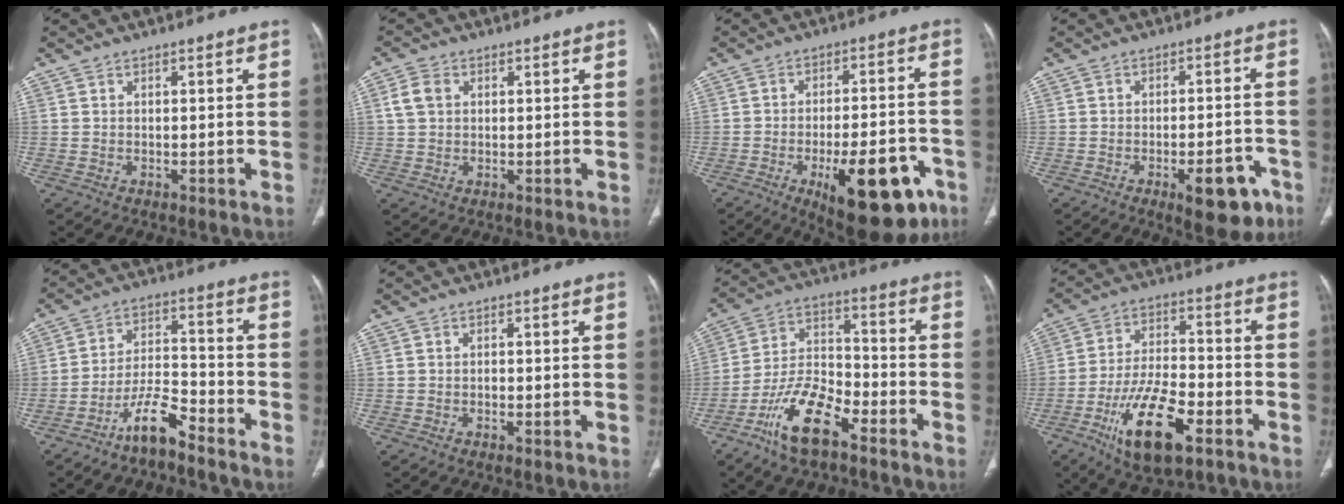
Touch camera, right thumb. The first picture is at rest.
{"total": 3.9, "force": [1.0, 3.0, 2.3], "torque": [-0.047, 0.007, 0.020]}
{"total": 18.8, "force": [-8.7, 7.4, 15.0], "torque": [-0.163, 0.036, -0.108]}
{"total": 9.4, "force": [-4.9, 3.7, 7.2], "torque": [-0.076, 0.023, -0.059]}
{"total": 8.4, "force": [-6.5, 2.2, 4.8], "torque": [-0.084, 0.062, -0.125]}
{"total": 0.8, "force": [-0.3, 0.3, 0.6], "torque": [-0.015, 0.002, -0.005]}
{"total": 13.3, "force": [-8.3, 5.3, 9.0], "torque": [-0.168, 0.057, -0.162]}
{"total": 15.9, "force": [-7.8, 6.4, 12.3], "torque": [-0.211, 0.029, -0.132]}